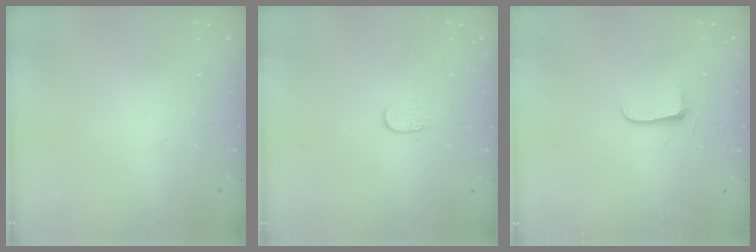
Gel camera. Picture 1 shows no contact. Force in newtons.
{"total": 4.1, "press": 4.1, "slide": 0.4}
{"total": 5.8, "press": 5.8, "slide": 0.9}